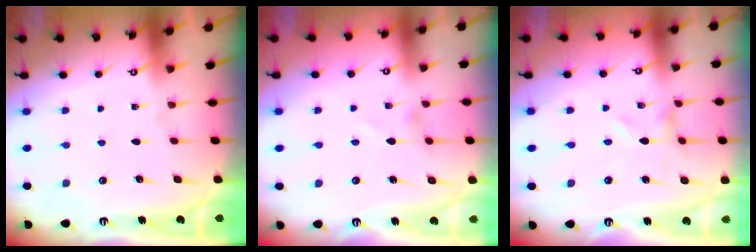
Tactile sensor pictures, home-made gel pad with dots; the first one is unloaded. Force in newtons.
{"total": 0.6, "press": 0.6, "slide": 0.1}
{"total": 0.0}